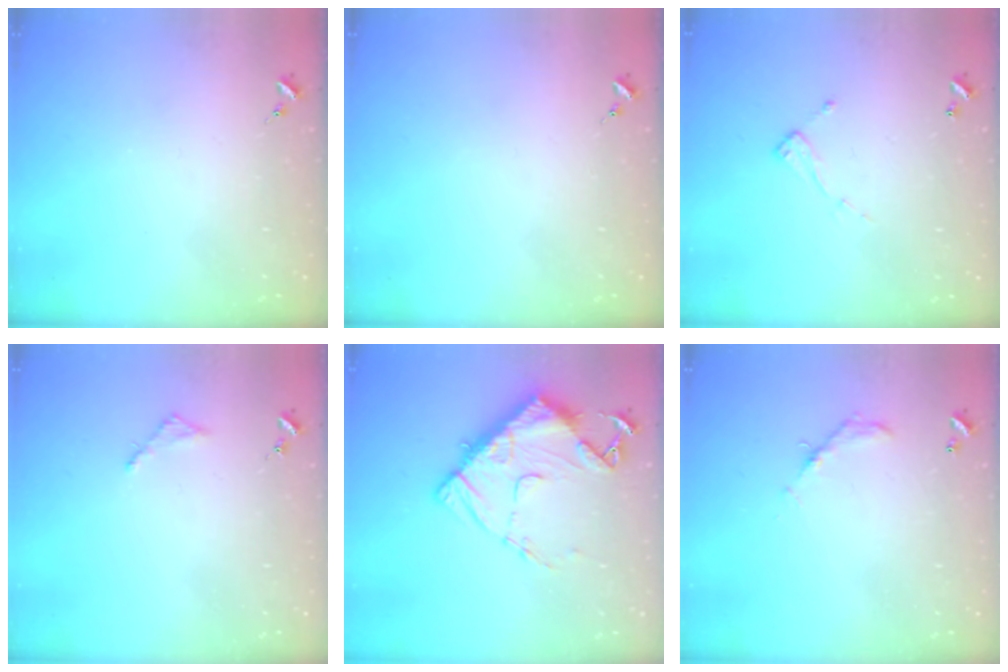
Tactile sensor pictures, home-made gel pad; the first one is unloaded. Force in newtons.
{"total": 0.0}
{"total": 6.9, "press": 6.9, "slide": 0.4}
{"total": 2.8, "press": 2.7, "slide": 0.3}
{"total": 13.3, "press": 13.2, "slide": 1.3}
{"total": 6.2, "press": 6.2, "slide": 0.4}